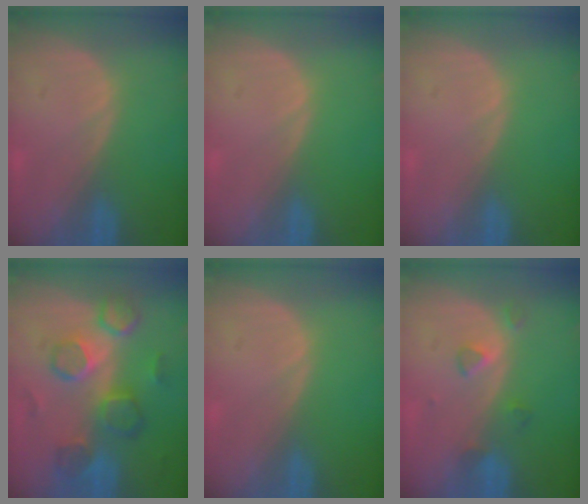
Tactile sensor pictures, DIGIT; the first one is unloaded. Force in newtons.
{"total": 0.0}
{"total": 0.0}
{"total": 8.8, "press": 8.4, "slide": 2.6}
{"total": 0.0}
{"total": 3.0, "press": 2.8, "slide": 0.9}